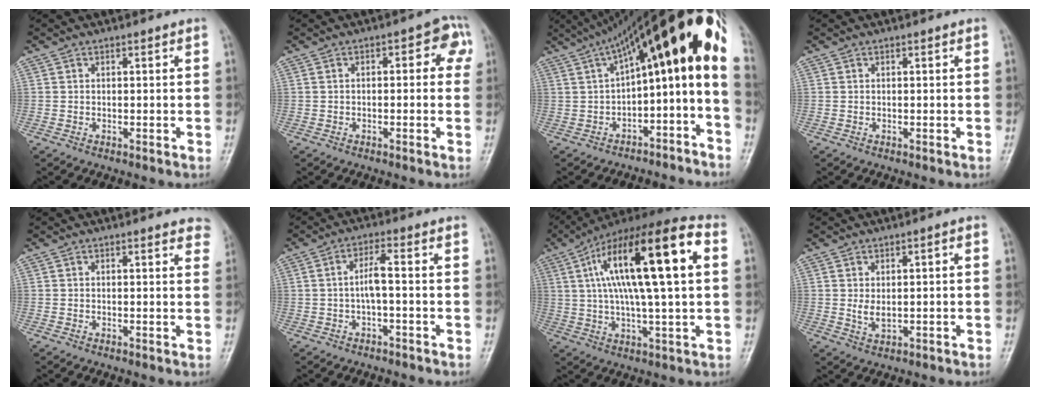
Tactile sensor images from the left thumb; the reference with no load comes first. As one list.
[{"total": 4.9, "force": [0.6, 2.7, 4.1], "torque": [-0.022, 0.026, -0.003]}, {"total": 20.8, "force": [-0.6, 6.9, 19.6], "torque": [-0.256, 0.102, 0.000]}, {"total": 0.0}, {"total": 4.1, "force": [3.4, 1.3, 1.9], "torque": [-0.001, -0.009, 0.025]}, {"total": 3.5, "force": [-0.6, 0.6, 3.4], "torque": [-0.068, 0.021, -0.010]}, {"total": 23.8, "force": [5.4, 6.3, 22.3], "torque": [-0.381, 0.029, 0.082]}, {"total": 3.7, "force": [0.1, 1.8, 3.2], "torque": [-0.051, 0.003, 0.006]}]